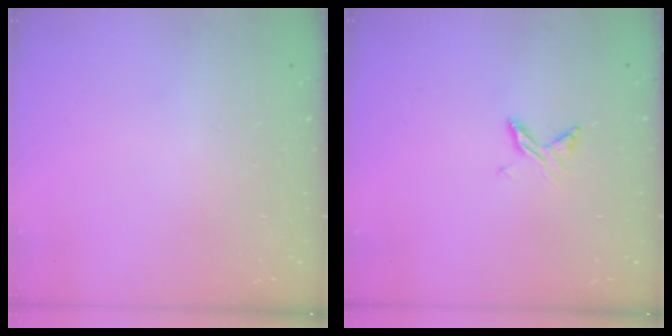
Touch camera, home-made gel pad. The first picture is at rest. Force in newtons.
{"total": 4.6, "press": 4.6, "slide": 0.5}